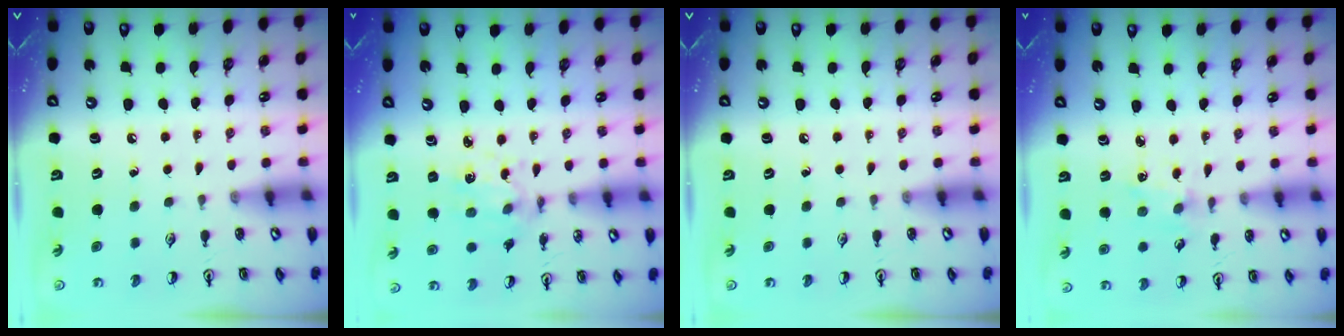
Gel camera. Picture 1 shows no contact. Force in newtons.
{"total": 5.2, "press": 5.0, "slide": 1.5}
{"total": 0.0}
{"total": 1.9, "press": 1.9, "slide": 0.0}